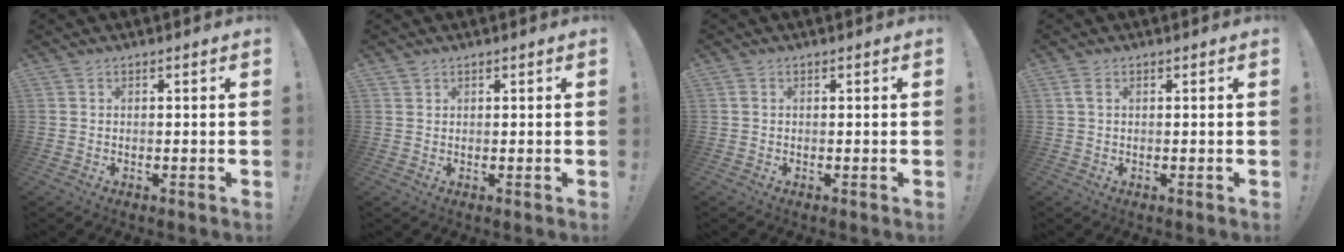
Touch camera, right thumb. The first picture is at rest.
{"total": 0.9, "force": [0.8, 0.5, 0.2], "torque": [-0.003, -0.001, 0.016]}
{"total": 0.6, "force": [0.1, 0.5, 0.4], "torque": [-0.016, 0.006, 0.003]}
{"total": 1.8, "force": [0.7, 0.9, 1.4], "torque": [-0.028, 0.004, 0.013]}